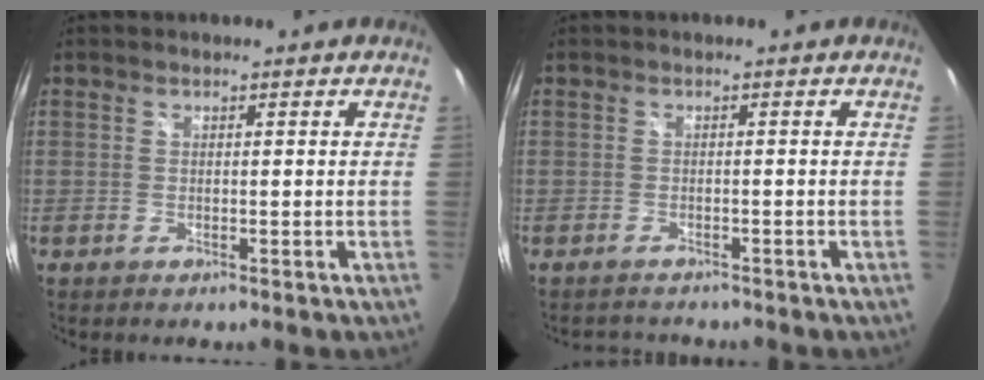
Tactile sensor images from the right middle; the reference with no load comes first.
{"total": 3.2, "force": [-3.0, 1.1, 0.4], "torque": [-0.013, -0.001, -0.045]}